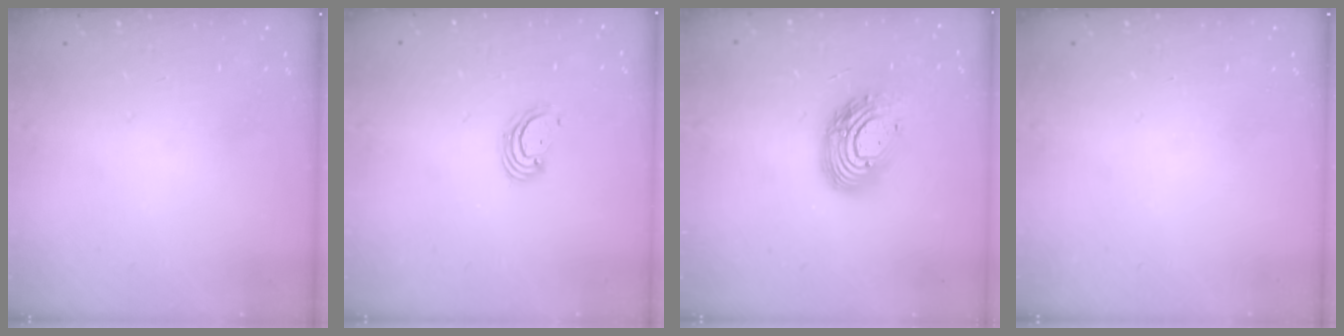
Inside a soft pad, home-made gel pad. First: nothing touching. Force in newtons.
{"total": 2.4, "press": 2.4, "slide": 0.2}
{"total": 14.3, "press": 14.2, "slide": 1.3}
{"total": 0.0}